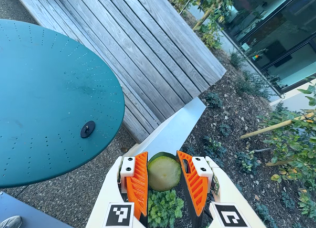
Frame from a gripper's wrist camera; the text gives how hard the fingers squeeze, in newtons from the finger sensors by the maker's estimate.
{"total": 14.3, "left": 14.5, "right": 14.0}